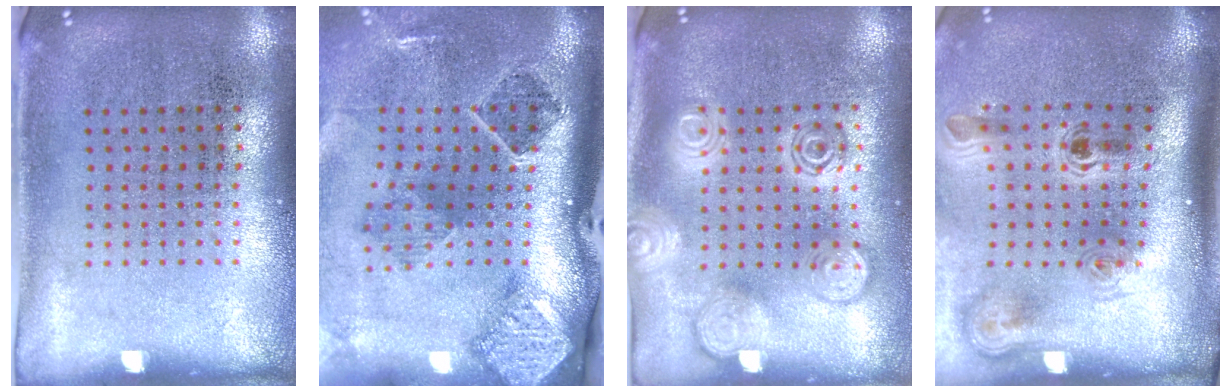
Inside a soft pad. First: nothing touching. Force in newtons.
{"total": 2.9, "press": 1.8, "slide": 2.3}
{"total": 2.3, "press": 2.3, "slide": 0.4}
{"total": 2.3, "press": 1.4, "slide": 1.8}